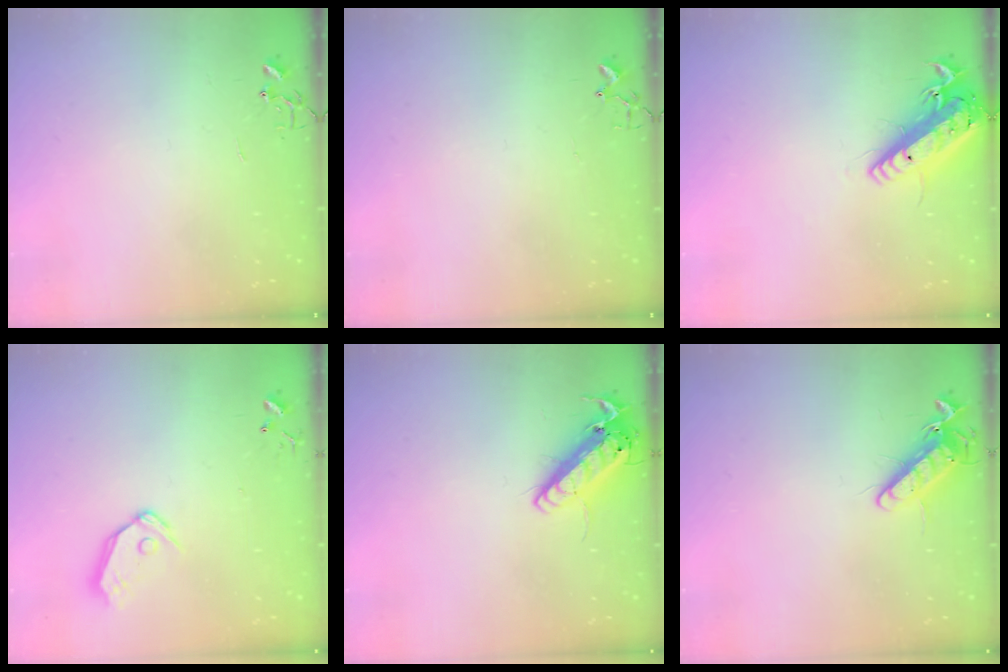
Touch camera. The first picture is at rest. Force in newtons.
{"total": 4.0, "press": 3.9, "slide": 0.4}
{"total": 17.6, "press": 17.2, "slide": 3.6}
{"total": 9.3, "press": 9.2, "slide": 1.2}
{"total": 14.9, "press": 14.7, "slide": 2.8}
{"total": 11.7, "press": 11.6, "slide": 1.7}